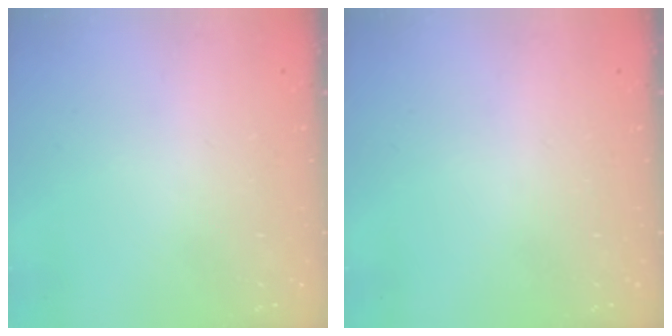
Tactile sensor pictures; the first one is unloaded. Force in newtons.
{"total": 0.0}